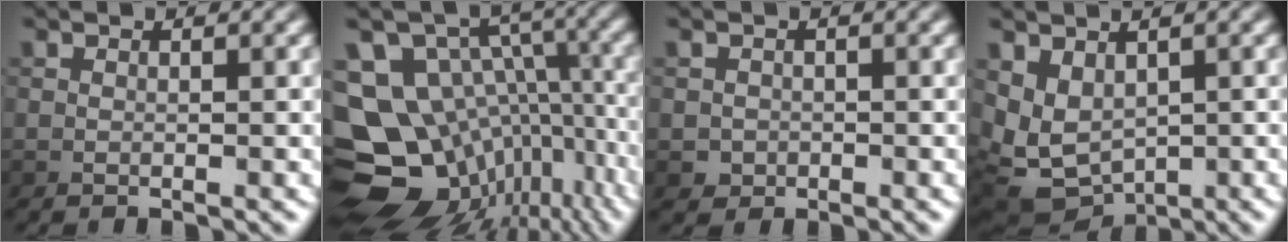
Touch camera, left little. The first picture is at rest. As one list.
[{"total": 14.6, "force": [-5.8, 11.2, 7.3], "torque": [-0.152, -0.001, -0.069]}, {"total": 1.3, "force": [-0.3, 1.3, 0.0], "torque": [0.007, -0.005, -0.009]}, {"total": 5.4, "force": [-0.2, 4.1, 3.5], "torque": [-0.071, -0.019, 0.016]}]